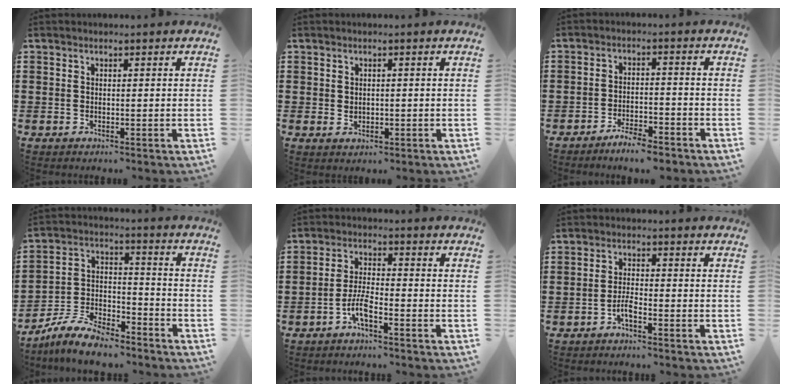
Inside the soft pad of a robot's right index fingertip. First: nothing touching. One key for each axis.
{"total": 1.1, "fx": 0.2, "fy": 0.8, "fz": 0.7, "tx": -0.015, "ty": 0.006, "tz": 0.002}
{"total": 4.2, "fx": -4.0, "fy": 0.1, "fz": 1.2, "tx": -0.031, "ty": 0.001, "tz": -0.080}
{"total": 8.3, "fx": -7.3, "fy": 2.0, "fz": 3.2, "tx": -0.071, "ty": 0.016, "tz": -0.141}
{"total": 4.8, "fx": -2.8, "fy": 1.1, "fz": 3.7, "tx": -0.092, "ty": -0.003, "tz": -0.059}
{"total": 2.7, "fx": -1.8, "fy": 0.4, "fz": 2.0, "tx": -0.044, "ty": 0.000, "tz": -0.035}